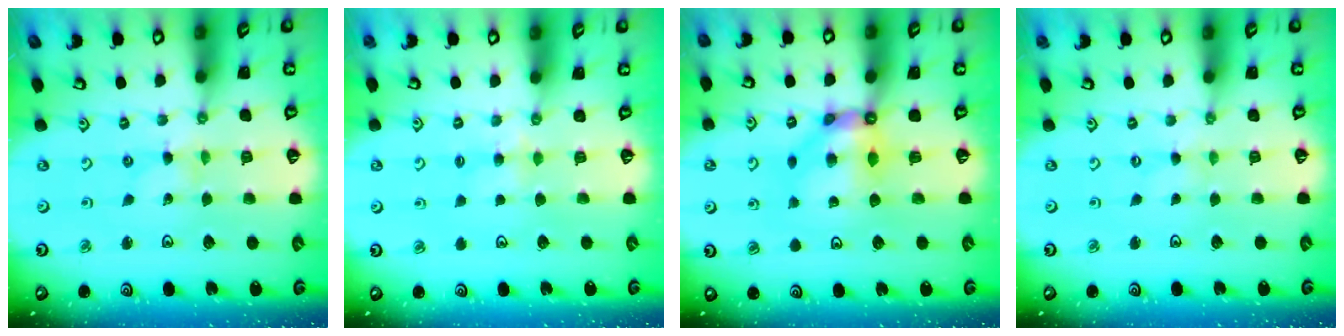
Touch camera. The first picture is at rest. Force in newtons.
{"total": 3.7, "press": 3.7, "slide": 0.6}
{"total": 8.1, "press": 8.0, "slide": 0.8}
{"total": 0.0}